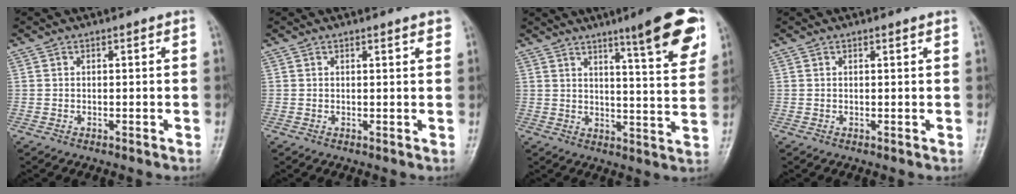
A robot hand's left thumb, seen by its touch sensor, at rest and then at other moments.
{"total": 1.7, "force": [1.2, 0.3, 1.1], "torque": [-0.010, -0.002, 0.013]}
{"total": 12.3, "force": [7.4, 1.7, 9.7], "torque": [-0.112, -0.036, 0.099]}
{"total": 0.6, "force": [0.5, 0.0, 0.4], "torque": [-0.008, -0.001, 0.007]}